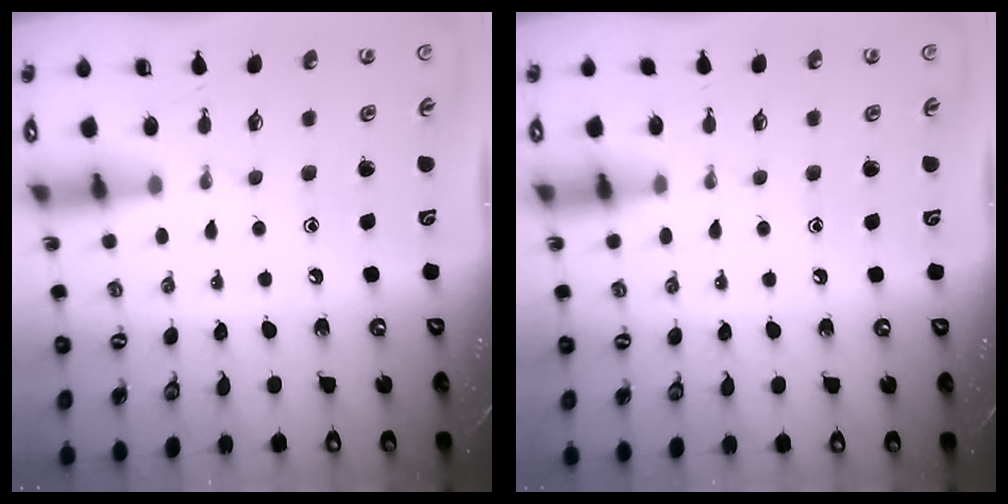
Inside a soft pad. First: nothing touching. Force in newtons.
{"total": 4.0, "press": 4.0, "slide": 0.4}